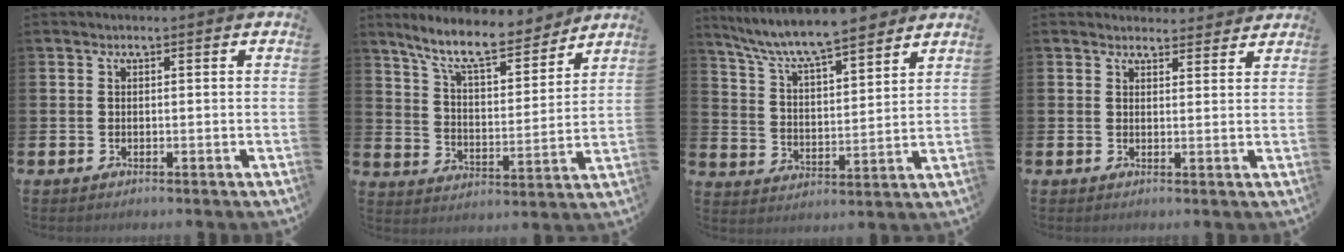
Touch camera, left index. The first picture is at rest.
{"total": 10.1, "force": [8.8, 2.3, 4.5], "torque": [-0.110, -0.051, 0.153]}
{"total": 8.0, "force": [7.5, 0.9, 2.7], "torque": [-0.088, -0.048, 0.132]}
{"total": 2.5, "force": [2.4, 0.6, -0.1], "torque": [0.004, -0.015, 0.042]}